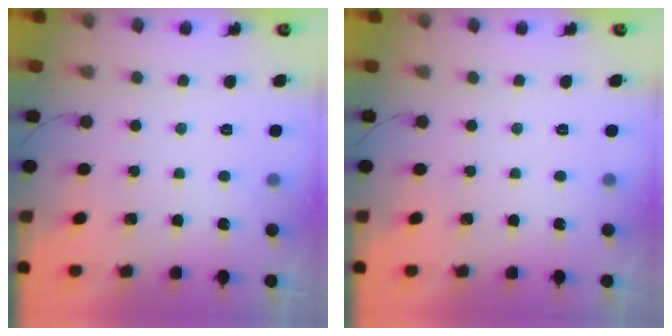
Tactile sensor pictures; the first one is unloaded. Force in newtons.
{"total": 0.0}